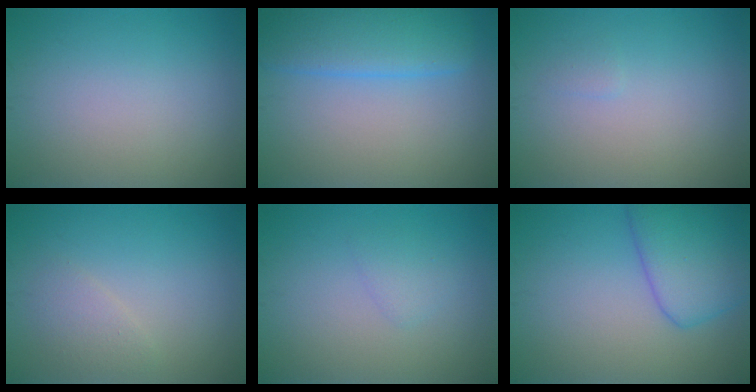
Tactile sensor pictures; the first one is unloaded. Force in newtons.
{"total": 5.5, "press": 5.5, "slide": 0.2}
{"total": 0.5, "press": 0.5, "slide": 0.1}
{"total": 1.5, "press": 1.5, "slide": 0.1}
{"total": 1.2, "press": 1.1, "slide": 0.1}
{"total": 5.6, "press": 5.6, "slide": 0.4}